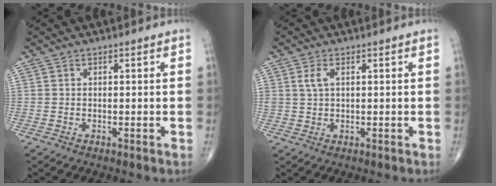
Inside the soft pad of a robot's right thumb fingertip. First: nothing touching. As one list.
[{"total": 2.6, "force": [0.9, 1.4, 2.0], "torque": [-0.042, 0.004, 0.020]}]